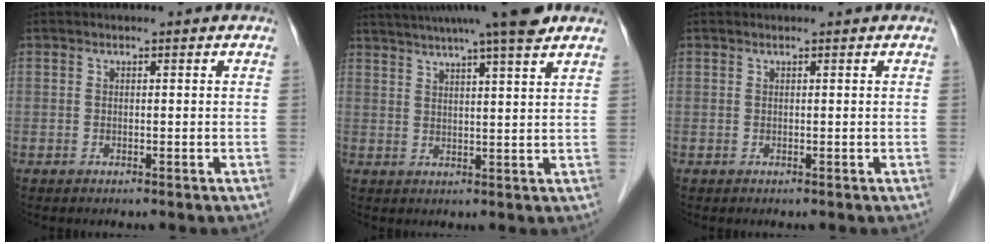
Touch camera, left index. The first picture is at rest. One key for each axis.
{"total": 12.8, "fx": 10.6, "fy": -0.3, "fz": 7.1, "tx": -0.121, "ty": 0.022, "tz": 0.142}
{"total": 0.0}